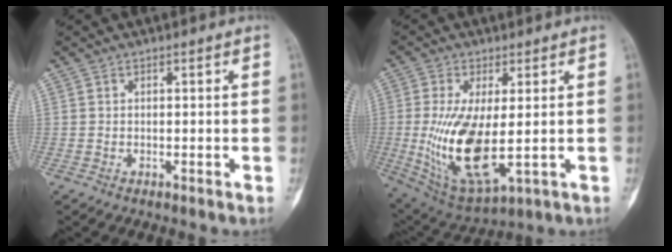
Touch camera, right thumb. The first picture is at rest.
{"total": 15.2, "force": [-1.1, 6.1, 13.9], "torque": [-0.278, -0.024, 0.003]}